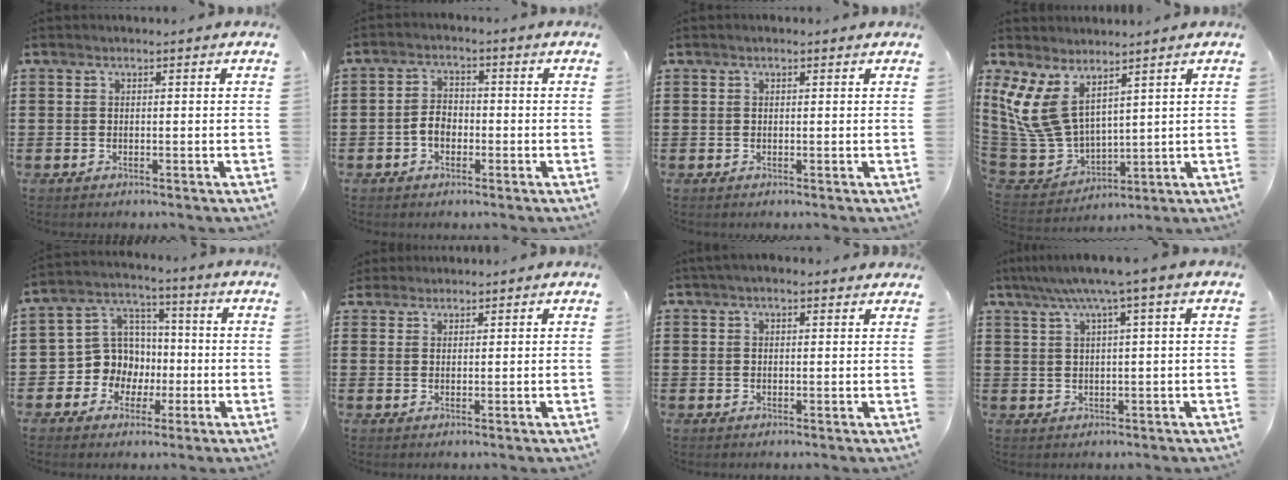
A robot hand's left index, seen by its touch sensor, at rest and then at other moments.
{"total": 3.2, "force": [-1.2, 2.2, 2.1], "torque": [-0.055, 0.001, -0.029]}
{"total": 0.0}
{"total": 10.2, "force": [5.1, 5.7, 6.7], "torque": [-0.196, -0.029, 0.092]}
{"total": 8.2, "force": [-1.1, 7.9, 1.7], "torque": [-0.084, 0.002, -0.020]}
{"total": 1.7, "force": [1.6, 0.6, -0.2], "torque": [-0.003, 0.005, 0.032]}
{"total": 2.3, "force": [1.8, 0.6, 1.3], "torque": [-0.028, 0.006, 0.033]}
{"total": 4.7, "force": [2.4, -0.5, 4.1], "torque": [-0.084, -0.003, 0.038]}